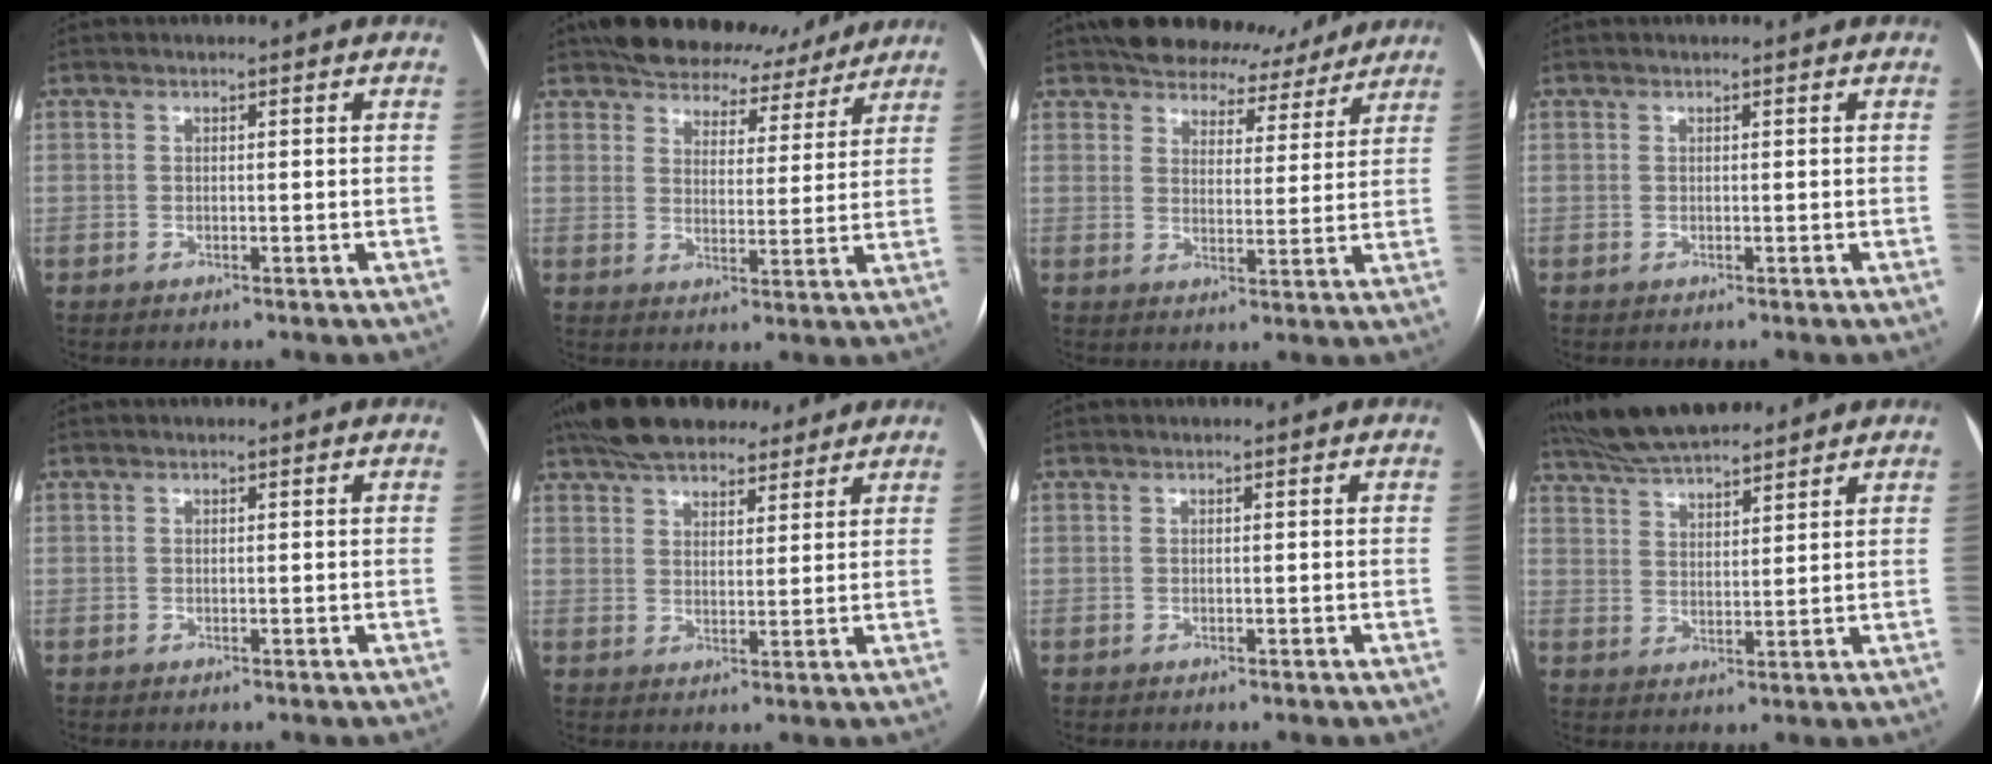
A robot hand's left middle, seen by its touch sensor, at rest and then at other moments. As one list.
[{"total": 14.7, "force": [13.1, 5.7, 3.5], "torque": [-0.036, 0.007, 0.168]}, {"total": 12.9, "force": [11.6, 4.9, 2.7], "torque": [-0.018, 0.005, 0.145]}, {"total": 0.0}, {"total": 0.0}, {"total": 13.7, "force": [11.2, 5.3, 6.0], "torque": [-0.102, 0.040, 0.171]}, {"total": 0.0}, {"total": 12.3, "force": [11.0, 2.2, 5.1], "torque": [-0.095, 0.026, 0.188]}]